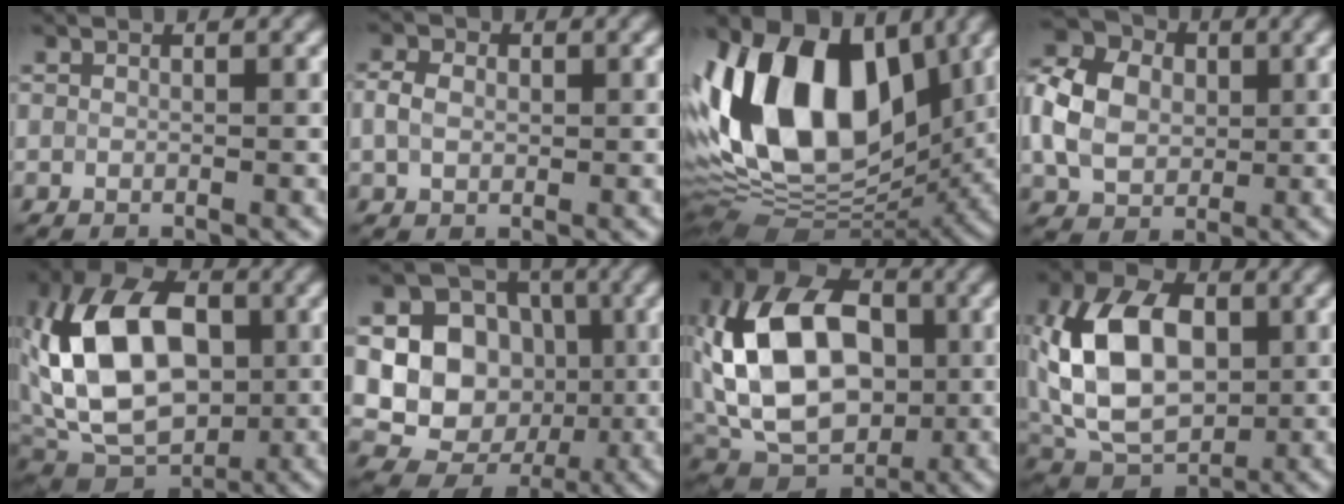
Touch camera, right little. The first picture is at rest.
{"total": 2.6, "force": [0.2, 1.9, 1.7], "torque": [-0.043, 0.009, 0.000]}
{"total": 16.5, "force": [3.0, 10.3, 12.5], "torque": [-0.245, 0.025, 0.036]}
{"total": 7.4, "force": [0.4, 5.7, 4.7], "torque": [-0.113, 0.019, 0.000]}
{"total": 13.1, "force": [1.2, 8.7, 9.7], "torque": [-0.197, 0.024, 0.011]}
{"total": 12.4, "force": [0.2, 11.2, 5.5], "torque": [-0.115, 0.027, -0.015]}
{"total": 14.7, "force": [1.3, 9.9, 10.8], "torque": [-0.215, 0.029, 0.010]}
{"total": 11.6, "force": [1.1, 7.7, 8.7], "torque": [-0.185, 0.019, 0.014]}